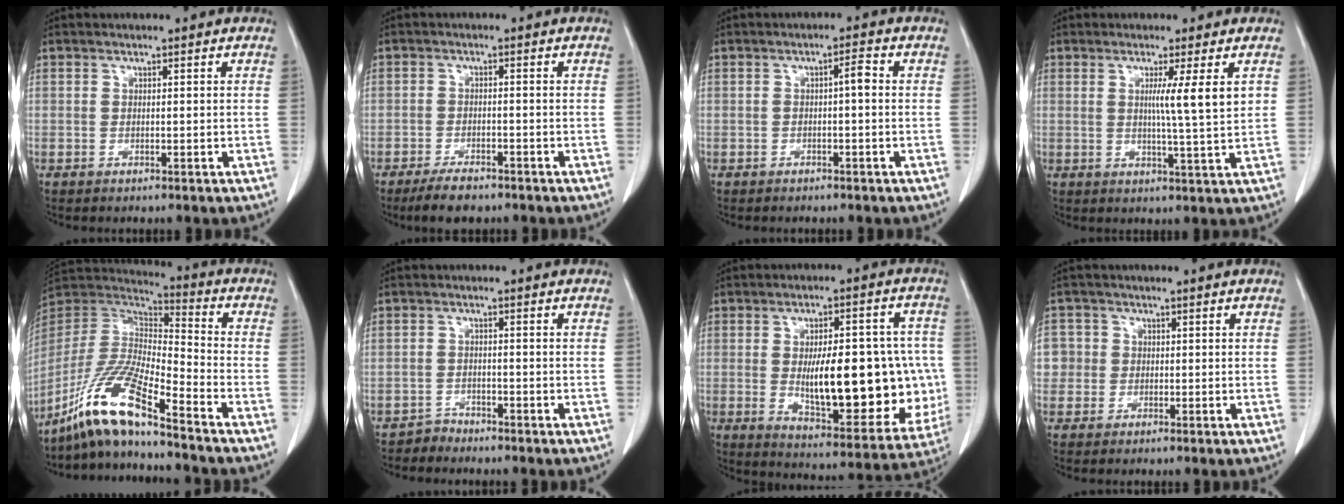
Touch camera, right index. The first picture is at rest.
{"total": 4.5, "force": [-3.6, 1.4, 2.4], "torque": [-0.044, -0.004, -0.059]}
{"total": 2.0, "force": [-0.1, 0.3, 2.0], "torque": [-0.027, 0.008, -0.001]}
{"total": 5.5, "force": [1.5, -1.0, 5.2], "torque": [-0.087, -0.011, 0.022]}
{"total": 14.3, "force": [-10.6, 0.6, 9.5], "torque": [-0.199, -0.013, -0.202]}
{"total": 1.6, "force": [-1.5, 0.4, -0.6], "torque": [0.016, 0.000, -0.029]}
{"total": 21.3, "force": [-1.3, 7.5, 19.9], "torque": [-0.245, 0.015, 0.008]}
{"total": 3.8, "force": [0.1, 3.8, 0.1], "torque": [0.012, 0.016, 0.001]}